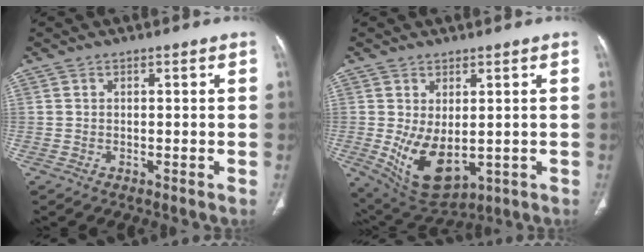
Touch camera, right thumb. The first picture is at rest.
{"total": 10.5, "force": [-1.0, 5.8, 8.7], "torque": [-0.143, -0.014, 0.012]}